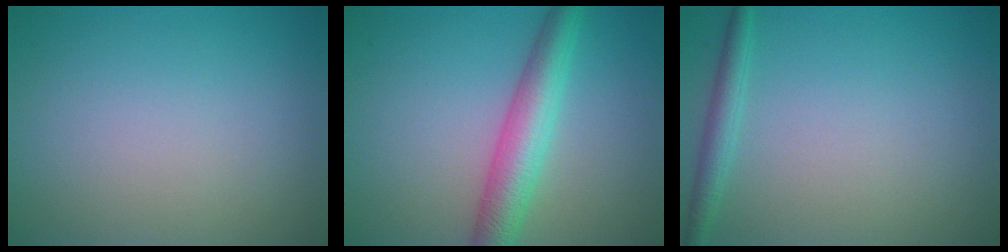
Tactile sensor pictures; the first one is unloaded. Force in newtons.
{"total": 5.0, "press": 5.0, "slide": 0.1}
{"total": 1.8, "press": 1.8, "slide": 0.1}